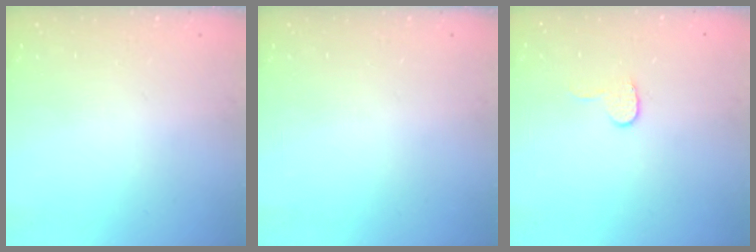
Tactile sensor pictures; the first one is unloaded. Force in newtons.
{"total": 0.0}
{"total": 5.6, "press": 5.6, "slide": 0.5}